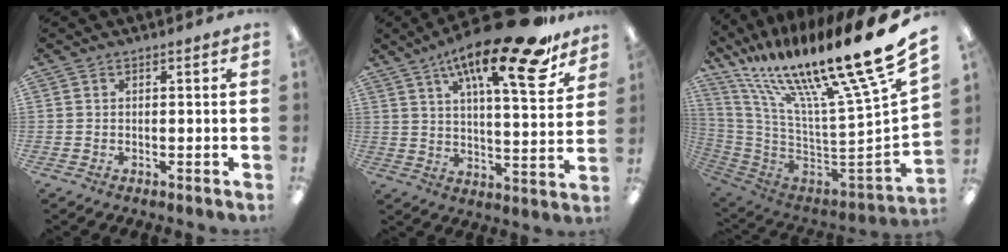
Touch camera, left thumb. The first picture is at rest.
{"total": 21.6, "force": [13.9, 5.2, 15.8], "torque": [-0.246, -0.079, 0.216]}
{"total": 21.2, "force": [14.8, 1.2, 15.2], "torque": [-0.200, -0.156, 0.239]}